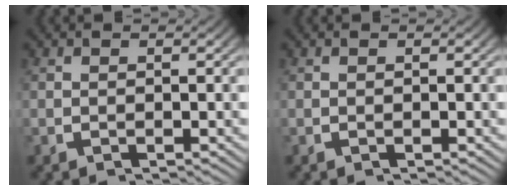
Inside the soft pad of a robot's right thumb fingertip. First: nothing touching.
{"total": 0.0}